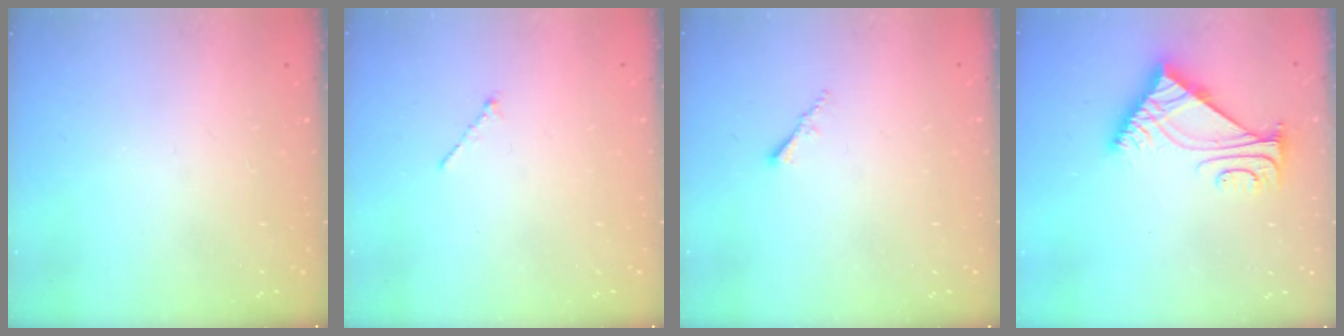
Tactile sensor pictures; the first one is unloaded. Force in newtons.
{"total": 1.2, "press": 1.2, "slide": 0.4}
{"total": 1.2, "press": 1.1, "slide": 0.4}
{"total": 6.7, "press": 6.7, "slide": 0.3}